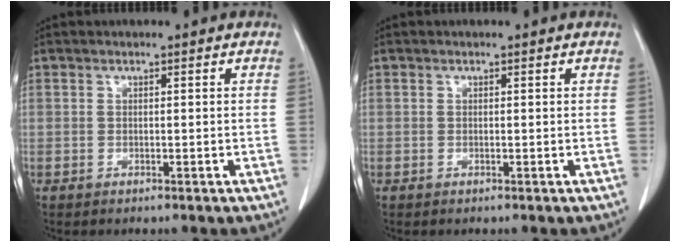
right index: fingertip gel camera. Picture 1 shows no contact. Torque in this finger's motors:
{"motor_torque": [0.04, -0.01, 0.01, 0.00]}